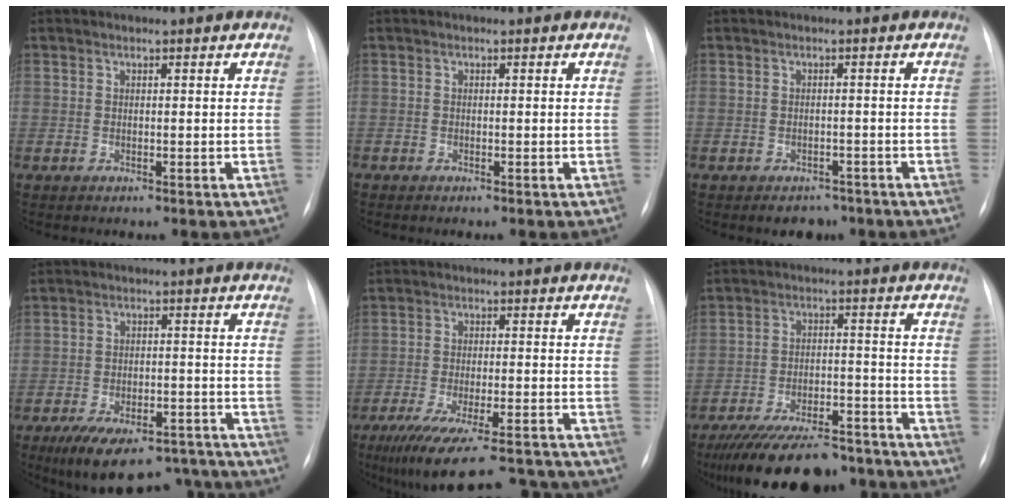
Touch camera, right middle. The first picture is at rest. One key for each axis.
{"total": 0.0}
{"total": 3.4, "fx": -2.6, "fy": 2.0, "fz": 0.9, "tx": -0.007, "ty": 0.006, "tz": -0.027}
{"total": 11.8, "fx": -7.9, "fy": 7.3, "fz": 4.9, "tx": -0.066, "ty": 0.023, "tz": -0.107}
{"total": 18.2, "fx": -15.8, "fy": 3.4, "fz": 8.3, "tx": -0.121, "ty": -0.016, "tz": -0.220}
{"total": 17.4, "fx": -14.6, "fy": 5.5, "fz": 7.7, "tx": -0.118, "ty": 0.005, "tz": -0.216}